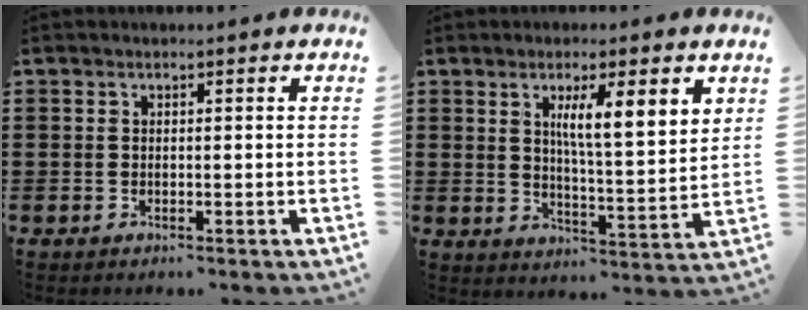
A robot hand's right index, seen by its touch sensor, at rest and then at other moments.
{"total": 6.6, "force": [3.0, 0.9, 5.8], "torque": [-0.105, -0.009, 0.045]}